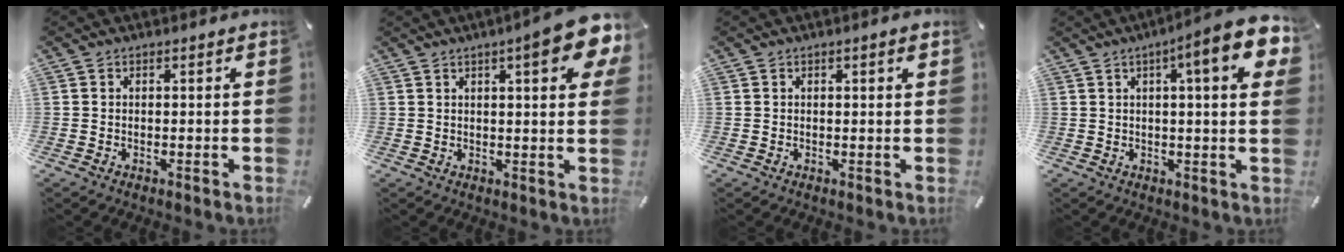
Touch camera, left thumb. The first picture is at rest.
{"total": 11.1, "force": [5.6, 2.5, 9.3], "torque": [-0.124, -0.027, 0.089]}
{"total": 1.3, "force": [0.5, 0.2, 1.1], "torque": [-0.022, 0.002, 0.007]}
{"total": 12.5, "force": [5.2, 2.1, 11.2], "torque": [-0.156, -0.024, 0.076]}